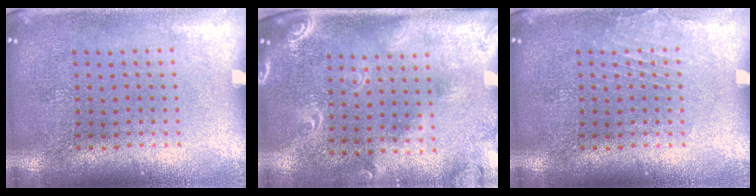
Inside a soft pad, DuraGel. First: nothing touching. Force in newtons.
{"total": 2.4, "press": 1.8, "slide": 1.6}
{"total": 1.0, "press": 1.0, "slide": 0.1}